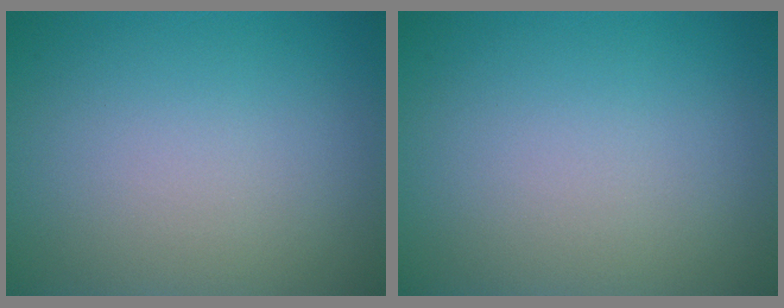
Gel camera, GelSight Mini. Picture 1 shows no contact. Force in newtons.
{"total": 0.0}